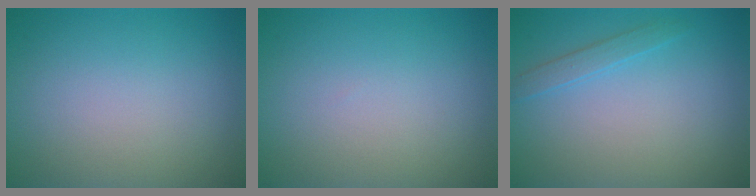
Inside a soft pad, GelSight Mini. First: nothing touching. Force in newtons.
{"total": 0.0}
{"total": 1.3, "press": 1.3, "slide": 0.1}